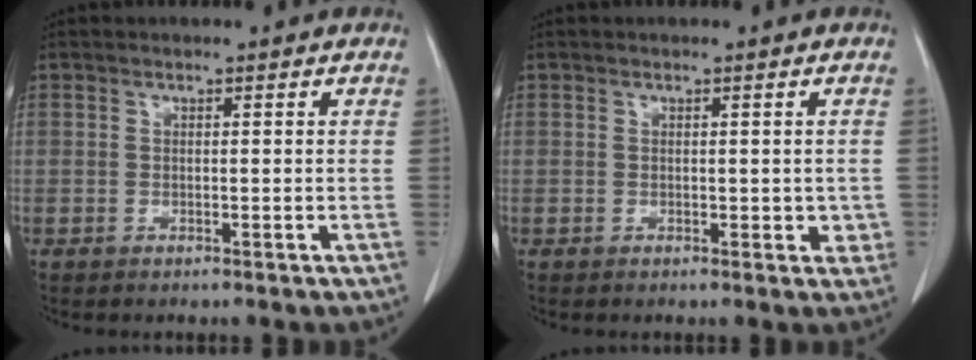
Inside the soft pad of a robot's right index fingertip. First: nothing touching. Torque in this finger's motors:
{"motor_torque": [0.11, 0.14, 0.07, 0.05]}